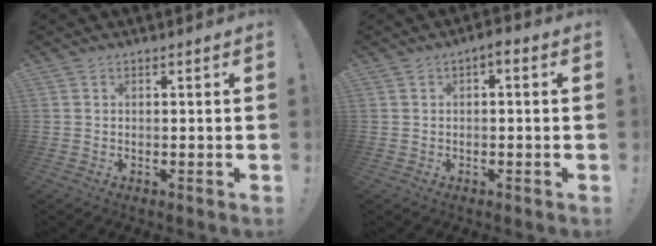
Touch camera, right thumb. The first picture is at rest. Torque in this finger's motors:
{"motor_torque": [-0.02, -0.02, 0.08, 0.08, 0.07]}